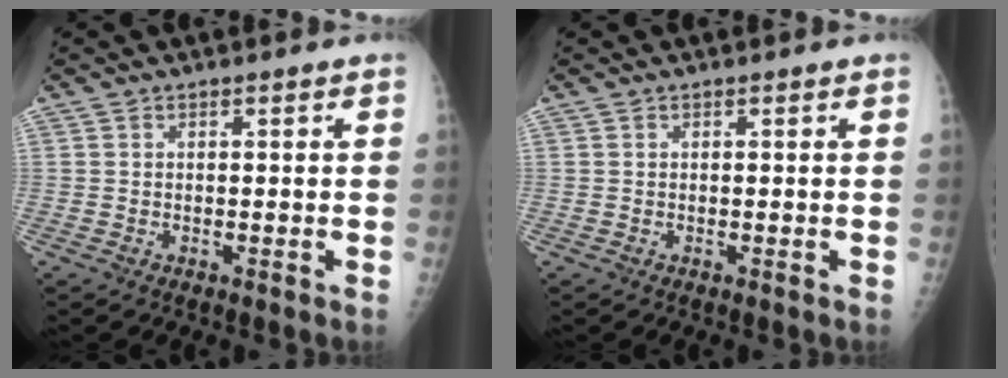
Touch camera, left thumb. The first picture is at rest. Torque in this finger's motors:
{"motor_torque": [-0.15, 0.07, -0.06, -0.14, 0.00]}